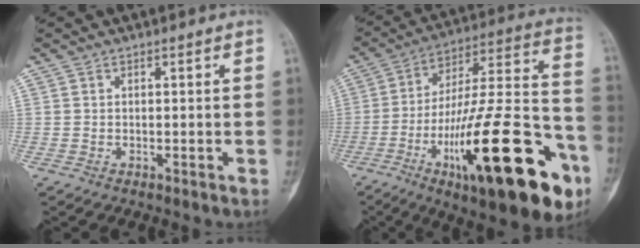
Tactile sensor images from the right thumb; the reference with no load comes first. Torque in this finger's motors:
{"motor_torque": [1.26, 1.32, 2.19, -0.58, 0.32]}